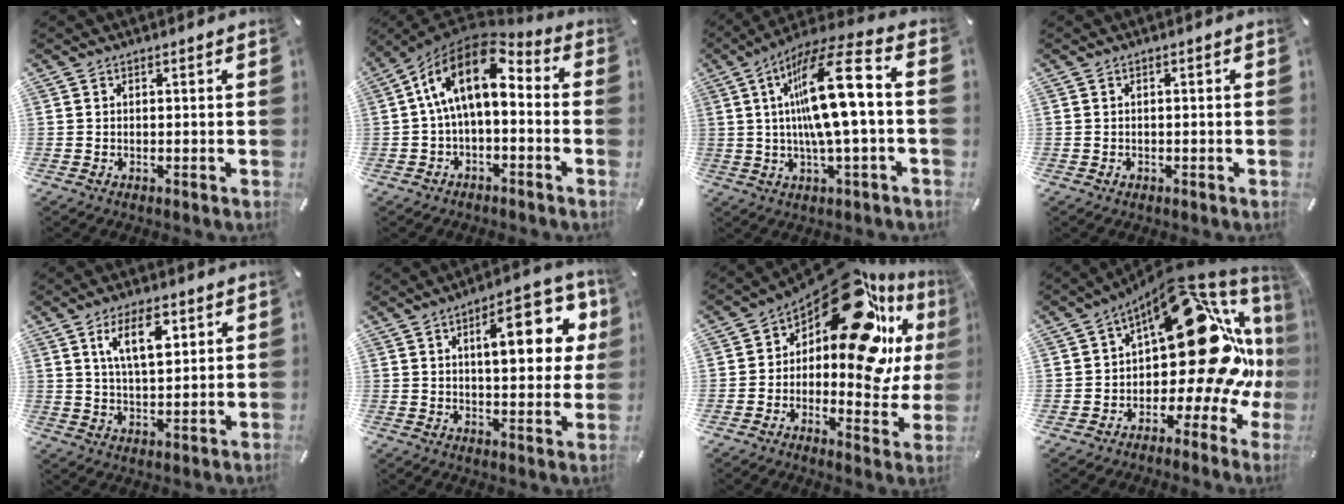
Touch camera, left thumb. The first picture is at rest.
{"total": 15.2, "force": [3.7, 8.0, 12.4], "torque": [-0.239, -0.010, 0.059]}
{"total": 17.1, "force": [2.1, 2.9, 16.7], "torque": [-0.314, -0.009, 0.017]}
{"total": 0.7, "force": [-0.3, 0.6, 0.3], "torque": [-0.006, 0.003, -0.007]}
{"total": 10.0, "force": [4.6, 4.4, 7.7], "torque": [-0.131, -0.004, 0.076]}
{"total": 16.2, "force": [5.3, 6.7, 13.7], "torque": [-0.190, -0.007, 0.079]}
{"total": 24.0, "force": [11.9, 11.0, 17.7], "torque": [-0.235, -0.085, 0.200]}
{"total": 29.3, "force": [8.2, 14.0, 24.4], "torque": [-0.317, -0.091, 0.157]}